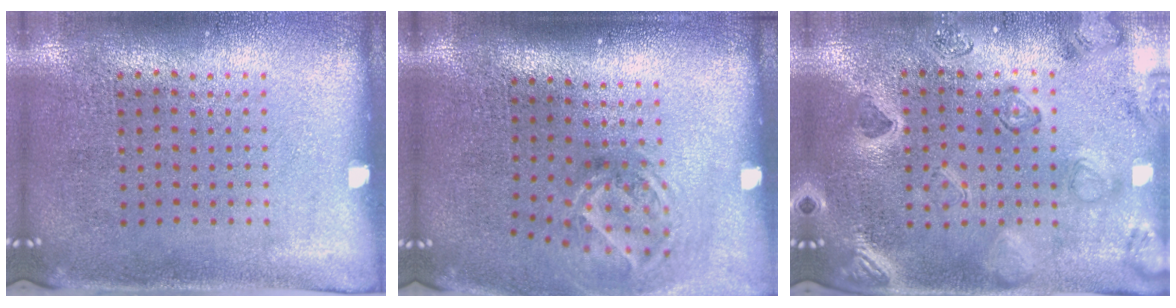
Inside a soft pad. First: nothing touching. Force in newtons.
{"total": 1.9, "press": 1.3, "slide": 1.5}
{"total": 2.5, "press": 2.5, "slide": 0.5}